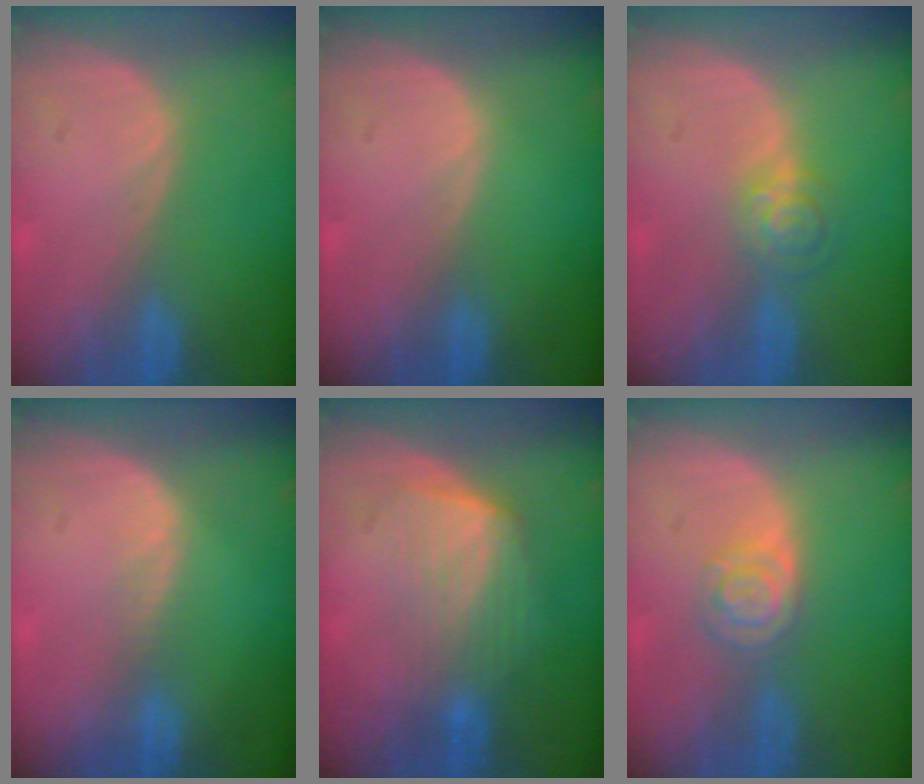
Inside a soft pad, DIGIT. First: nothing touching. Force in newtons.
{"total": 0.0}
{"total": 4.1, "press": 3.7, "slide": 1.7}
{"total": 1.5, "press": 1.0, "slide": 1.1}
{"total": 6.3, "press": 6.0, "slide": 1.9}
{"total": 4.3, "press": 3.9, "slide": 1.9}